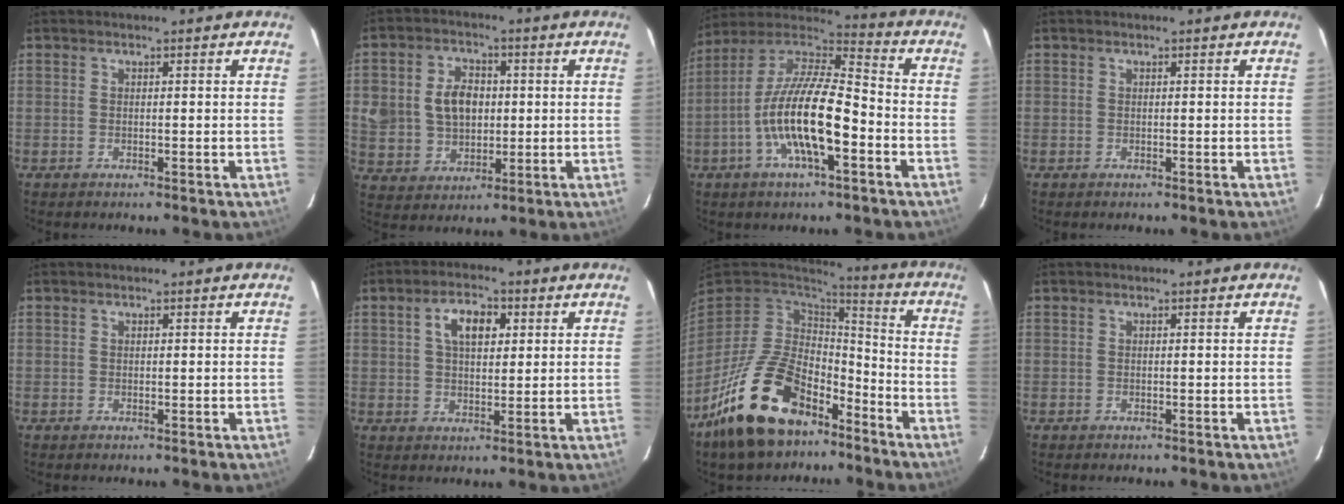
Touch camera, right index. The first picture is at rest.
{"total": 10.4, "force": [1.1, 8.1, 6.5], "torque": [-0.138, 0.020, 0.032]}
{"total": 17.1, "force": [-5.6, 4.9, 15.4], "torque": [-0.294, -0.005, -0.112]}
{"total": 0.0}
{"total": 0.0}
{"total": 6.4, "force": [2.2, 3.5, 5.0], "torque": [-0.086, 0.017, 0.039]}
{"total": 20.9, "force": [-12.6, 11.2, 12.3], "torque": [-0.255, -0.005, -0.206]}
{"total": 0.0}